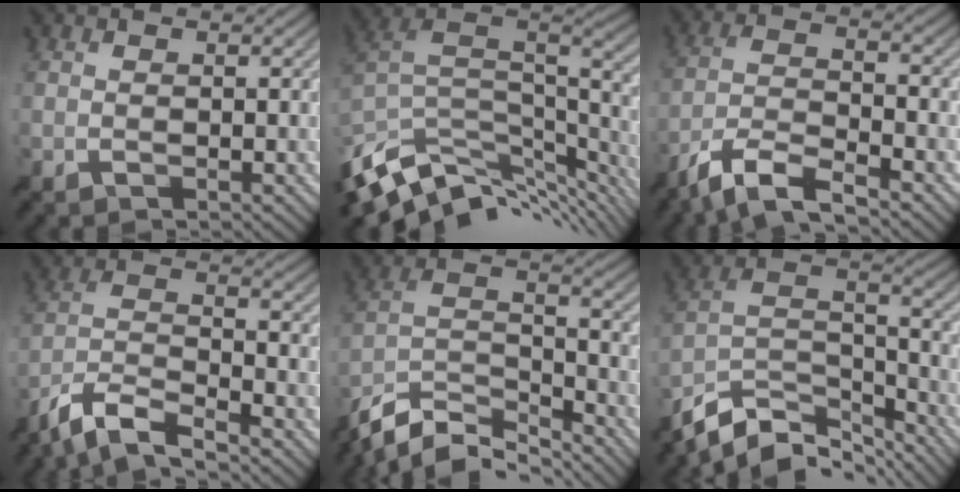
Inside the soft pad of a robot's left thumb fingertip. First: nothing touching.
{"total": 12.3, "force": [-6.4, 6.2, 8.5], "torque": [-0.211, -0.025, -0.104]}
{"total": 8.1, "force": [-6.4, 1.7, 4.7], "torque": [-0.095, -0.006, -0.132]}
{"total": 8.5, "force": [-7.1, 1.7, 4.5], "torque": [-0.093, -0.006, -0.145]}
{"total": 11.5, "force": [-9.5, 3.6, 5.4], "torque": [-0.113, -0.005, -0.183]}
{"total": 12.0, "force": [-9.5, 4.6, 5.7], "torque": [-0.124, -0.004, -0.178]}